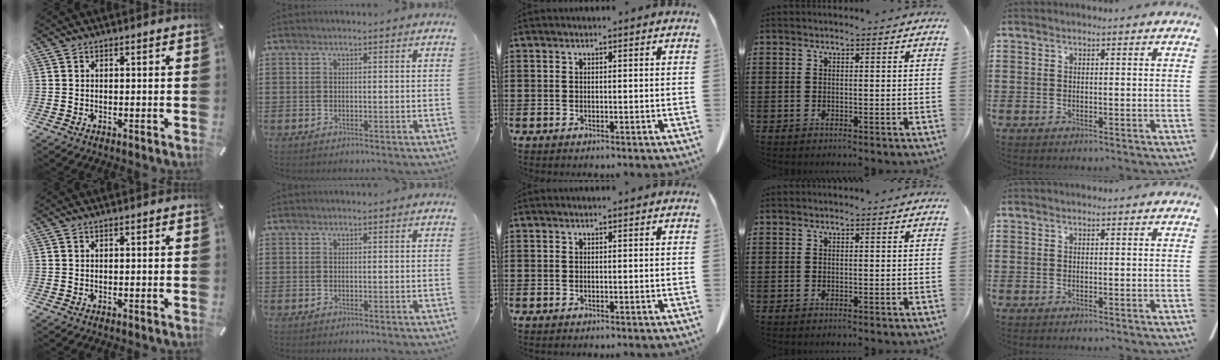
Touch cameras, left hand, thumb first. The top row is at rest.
{}